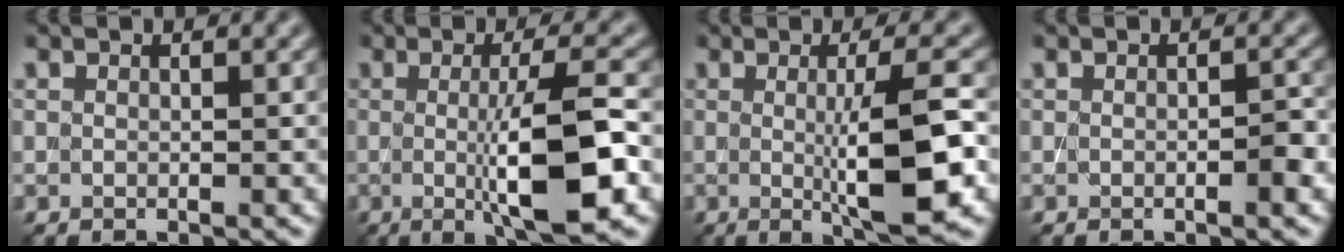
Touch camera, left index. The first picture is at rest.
{"total": 8.1, "force": [-0.7, 1.7, 7.9], "torque": [-0.116, -0.009, -0.007]}
{"total": 7.3, "force": [-0.4, 1.4, 7.2], "torque": [-0.104, -0.007, -0.003]}
{"total": 1.6, "force": [-0.3, 0.4, 1.6], "torque": [-0.023, -0.002, -0.007]}